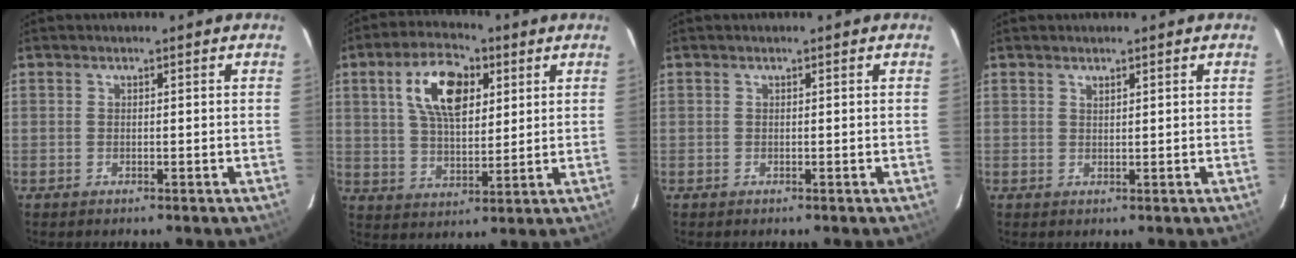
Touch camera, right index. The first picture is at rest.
{"total": 12.0, "force": [4.6, 6.0, 9.3], "torque": [-0.170, 0.024, 0.083]}
{"total": 0.0}
{"total": 0.8, "force": [0.7, 0.2, 0.4], "torque": [-0.006, 0.001, 0.013]}